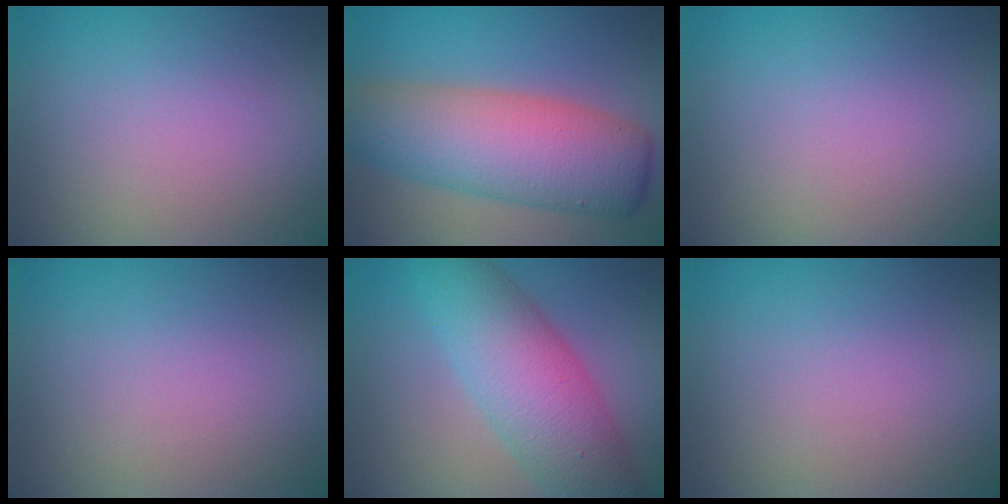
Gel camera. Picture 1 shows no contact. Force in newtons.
{"total": 9.1, "press": 9.1, "slide": 0.2}
{"total": 0.0}
{"total": 0.0}
{"total": 8.9, "press": 8.9, "slide": 0.2}
{"total": 0.0}